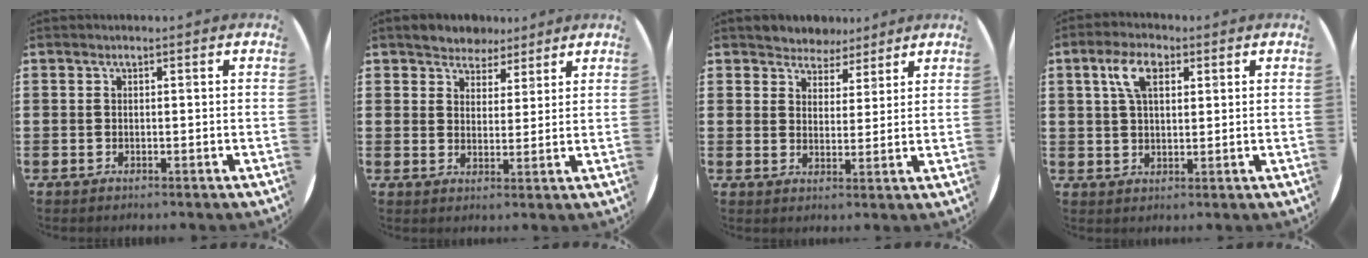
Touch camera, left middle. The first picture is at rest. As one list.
[{"total": 3.7, "force": [3.3, 1.7, -0.4], "torque": [-0.009, -0.004, 0.062]}, {"total": 4.1, "force": [3.6, 1.8, -0.4], "torque": [-0.012, -0.011, 0.065]}, {"total": 5.6, "force": [2.7, 2.8, 3.9], "torque": [-0.080, 0.010, 0.046]}]